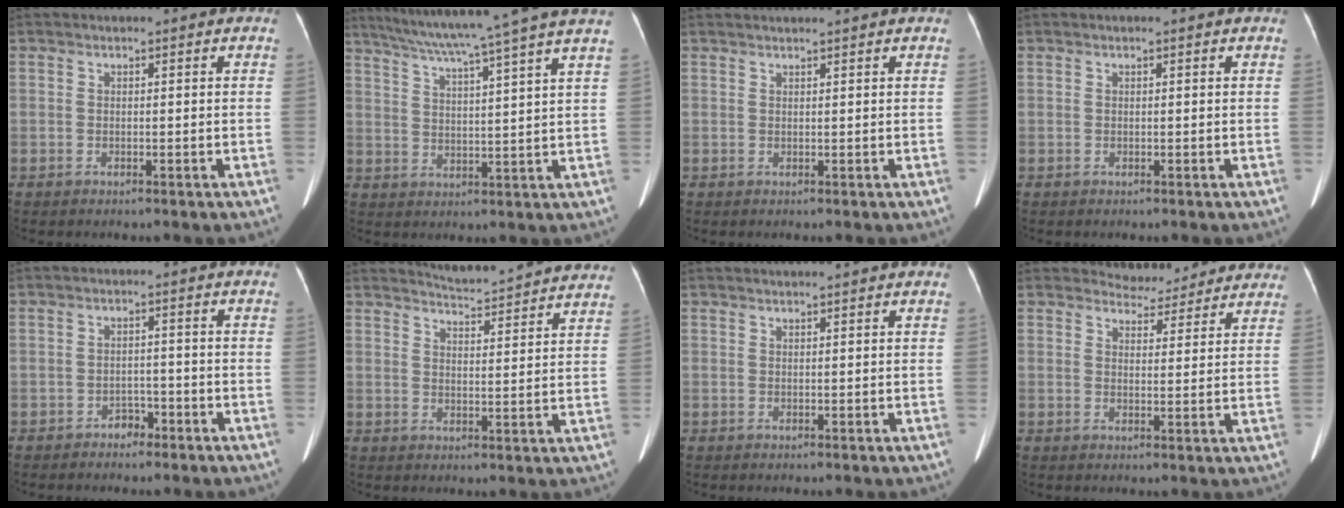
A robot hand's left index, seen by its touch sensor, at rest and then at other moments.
{"total": 17.8, "force": [14.7, -2.3, 9.9], "torque": [-0.169, -0.004, 0.199]}
{"total": 3.6, "force": [3.2, -0.7, 1.4], "torque": [-0.013, 0.025, 0.041]}
{"total": 0.0}
{"total": 2.3, "force": [-1.9, 1.2, 0.6], "torque": [-0.010, 0.002, -0.030]}
{"total": 15.3, "force": [15.0, 0.6, 3.2], "torque": [-0.044, -0.039, 0.172]}
{"total": 2.8, "force": [2.5, -0.3, 1.3], "torque": [-0.014, 0.019, 0.031]}
{"total": 7.2, "force": [6.8, 2.2, -0.2], "torque": [0.015, 0.003, 0.073]}